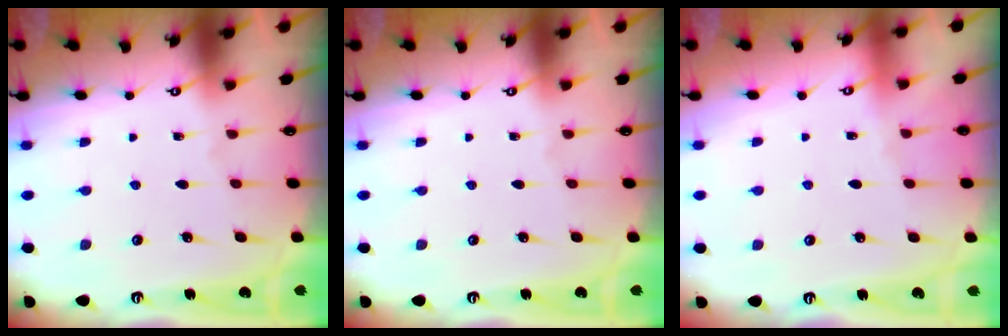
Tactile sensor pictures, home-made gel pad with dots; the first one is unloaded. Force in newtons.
{"total": 0.0}
{"total": 0.8, "press": 0.7, "slide": 0.3}